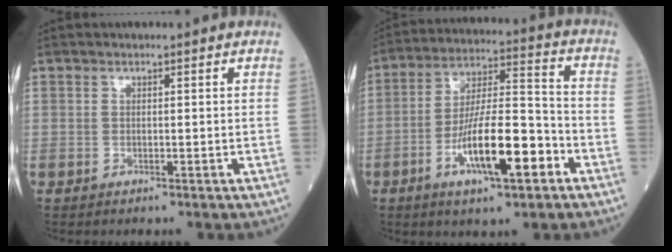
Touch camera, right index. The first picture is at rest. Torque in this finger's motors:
{"motor_torque": [1.72, -0.42, 0.96, 0.21]}